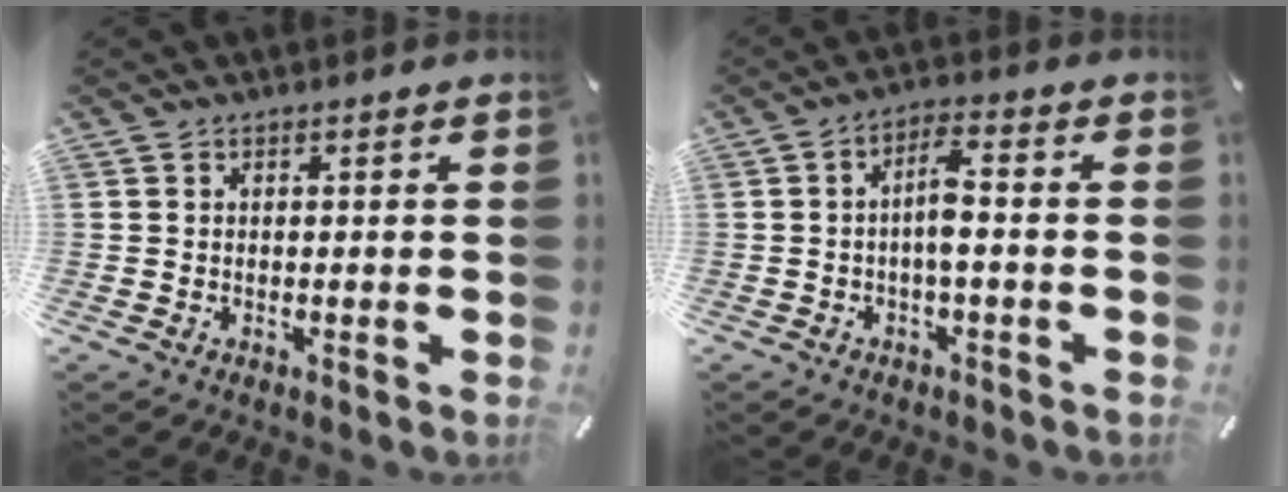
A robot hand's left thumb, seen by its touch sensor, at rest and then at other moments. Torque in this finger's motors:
{"motor_torque": [0.13, -0.13, 0.29, 0.23, 0.01]}